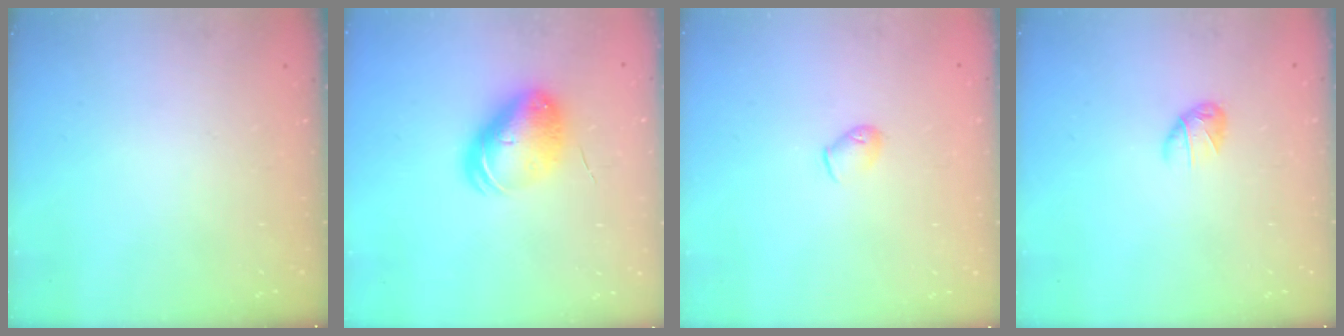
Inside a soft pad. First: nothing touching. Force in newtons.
{"total": 9.3, "press": 9.1, "slide": 2.0}
{"total": 4.1, "press": 4.0, "slide": 0.8}
{"total": 5.4, "press": 5.3, "slide": 1.0}